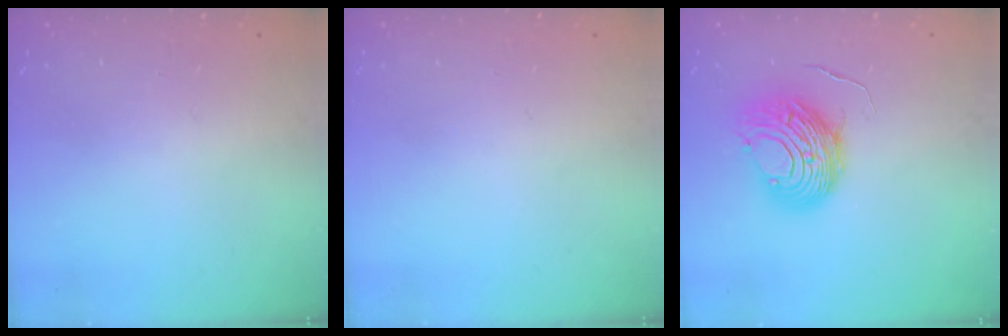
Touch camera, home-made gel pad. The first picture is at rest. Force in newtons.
{"total": 0.0}
{"total": 11.0, "press": 11.0, "slide": 1.0}